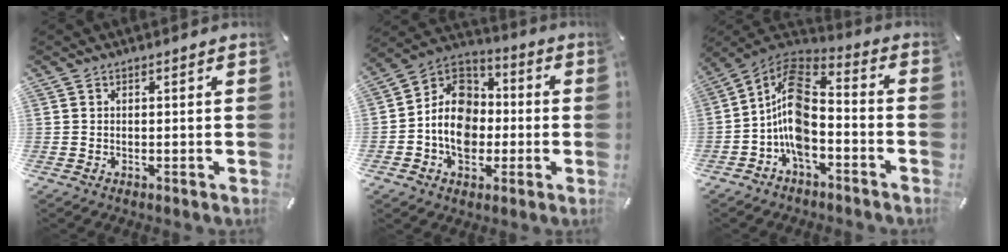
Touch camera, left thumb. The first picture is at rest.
{"total": 12.6, "force": [-3.2, 10.4, 6.4], "torque": [-0.140, 0.019, -0.062]}
{"total": 11.6, "force": [-4.1, 6.6, 8.7], "torque": [-0.184, 0.008, -0.077]}